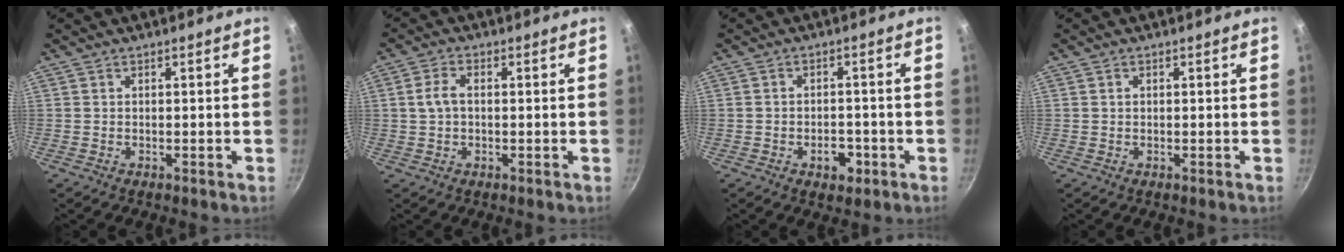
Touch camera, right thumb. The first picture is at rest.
{"total": 4.1, "force": [0.2, 2.6, 3.1], "torque": [-0.061, 0.013, 0.001]}
{"total": 4.5, "force": [-2.0, 2.9, 2.9], "torque": [-0.026, 0.012, -0.026]}
{"total": 0.6, "force": [0.2, 0.5, 0.2], "torque": [-0.003, 0.005, 0.003]}